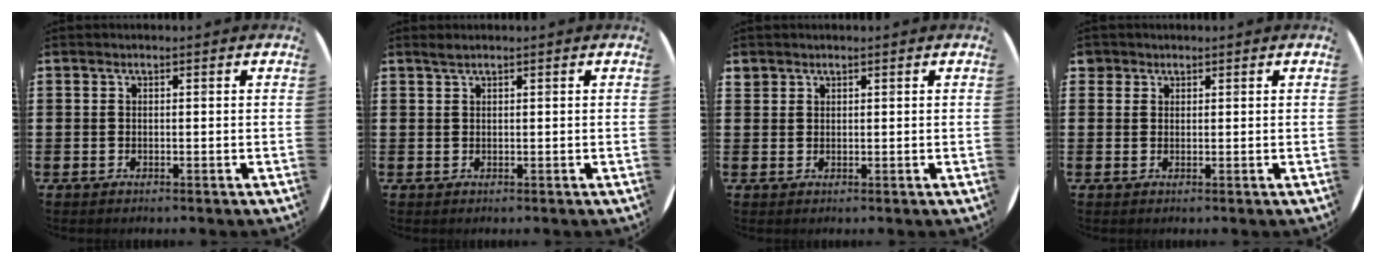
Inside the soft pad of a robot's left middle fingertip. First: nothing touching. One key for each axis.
{"total": 0.7, "fx": 0.6, "fy": -0.1, "fz": 0.3, "tx": -0.004, "ty": 0.001, "tz": 0.011}
{"total": 1.1, "fx": 1.0, "fy": 0.4, "fz": -0.2, "tx": 0.002, "ty": 0.003, "tz": 0.020}
{"total": 1.2, "fx": 1.0, "fy": 0.7, "fz": 0.0, "tx": 0.006, "ty": 0.000, "tz": 0.018}